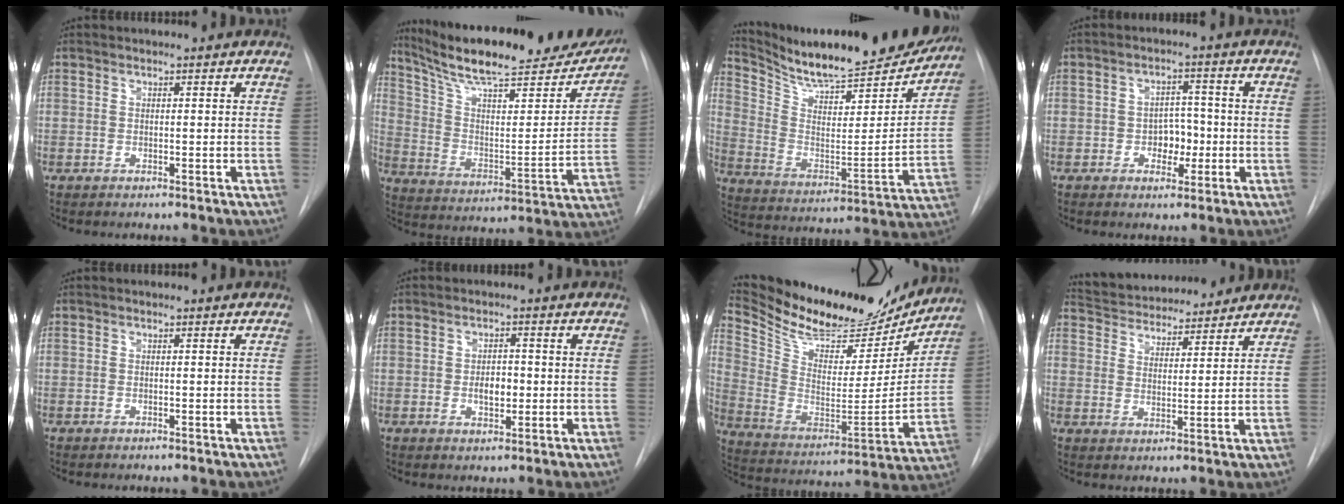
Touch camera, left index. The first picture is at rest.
{"total": 26.5, "force": [23.1, 4.6, 12.1], "torque": [-0.190, -0.043, 0.329]}
{"total": 23.2, "force": [21.3, 3.3, 8.8], "torque": [-0.150, -0.061, 0.317]}
{"total": 4.3, "force": [-1.5, 2.9, 2.7], "torque": [-0.035, 0.004, -0.021]}
{"total": 0.0}
{"total": 3.1, "force": [-0.7, 1.7, 2.4], "torque": [-0.036, -0.003, -0.009]}
{"total": 24.9, "force": [22.2, 7.1, 8.6], "torque": [-0.163, -0.039, 0.337]}
{"total": 14.2, "force": [13.3, 3.5, 3.9], "torque": [-0.061, 0.019, 0.203]}